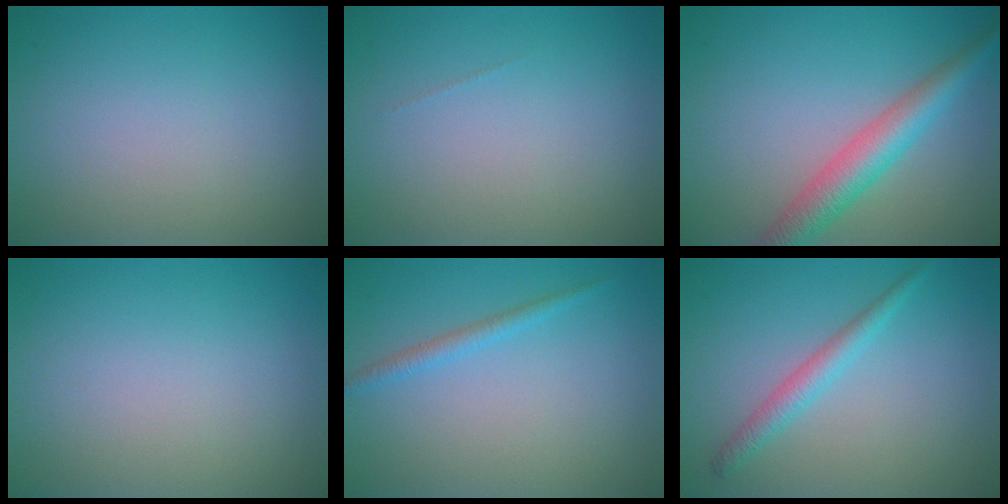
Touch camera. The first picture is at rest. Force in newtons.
{"total": 0.0}
{"total": 4.4, "press": 4.4, "slide": 0.2}
{"total": 0.0}
{"total": 1.3, "press": 1.3, "slide": 0.1}
{"total": 2.2, "press": 2.2, "slide": 0.1}